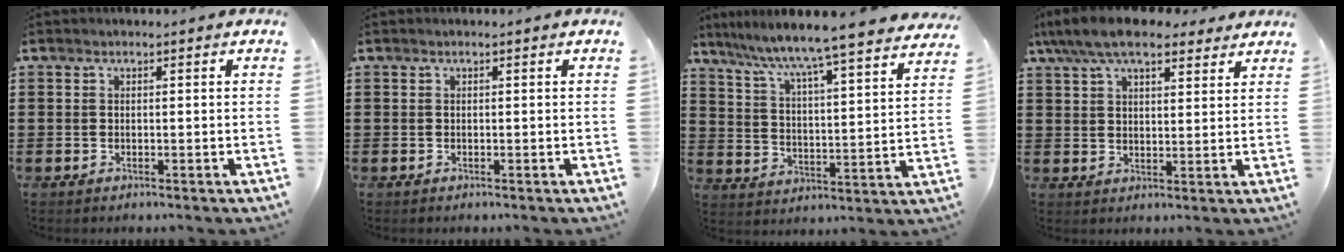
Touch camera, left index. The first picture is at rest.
{"total": 0.0}
{"total": 6.5, "force": [5.9, -0.9, 2.6], "torque": [-0.077, -0.052, 0.092]}
{"total": 8.5, "force": [6.9, 2.4, 4.3], "torque": [-0.103, -0.008, 0.128]}